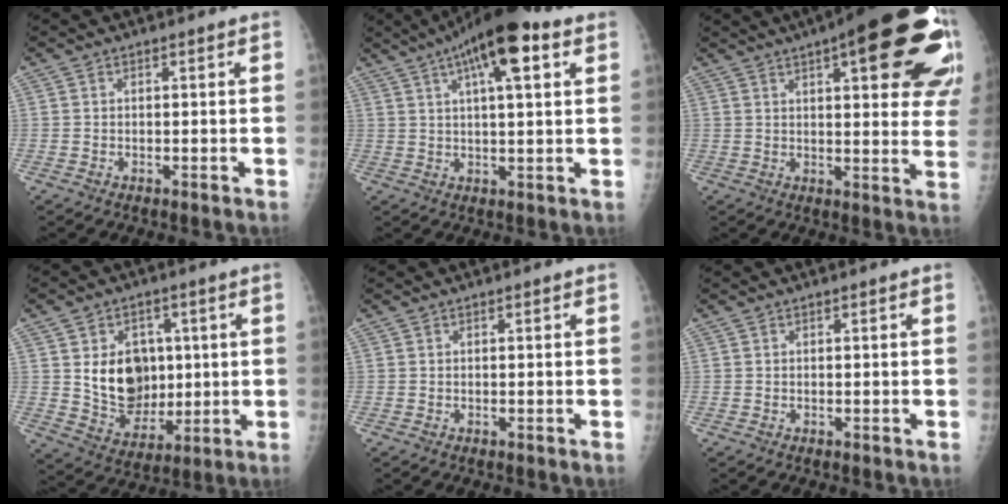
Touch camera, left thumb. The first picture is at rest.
{"total": 13.4, "force": [6.4, 3.8, 11.2], "torque": [-0.164, 0.007, 0.094]}
{"total": 27.6, "force": [12.6, 8.3, 23.0], "torque": [-0.212, 0.001, 0.160]}
{"total": 12.7, "force": [1.7, 10.0, 7.7], "torque": [-0.074, -0.014, 0.045]}
{"total": 0.0}
{"total": 0.0}